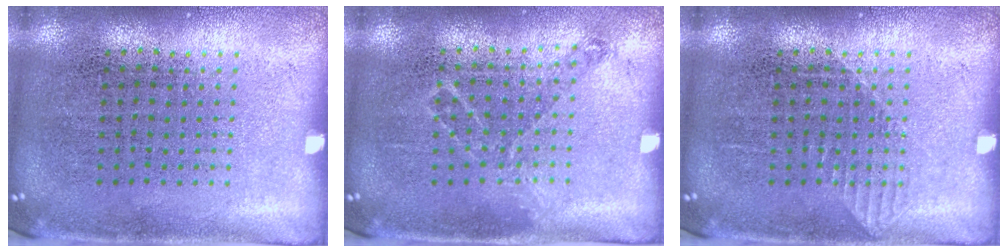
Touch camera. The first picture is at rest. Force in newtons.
{"total": 1.0, "press": 0.9, "slide": 0.3}
{"total": 0.7, "press": 0.6, "slide": 0.2}